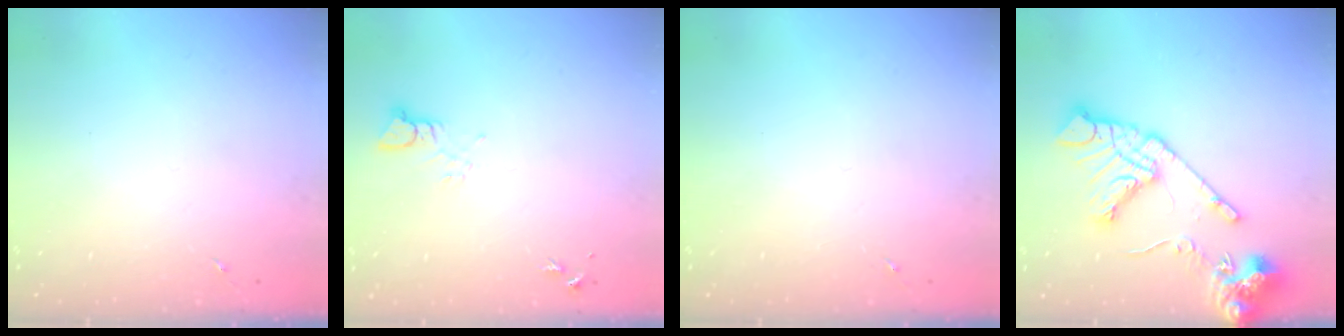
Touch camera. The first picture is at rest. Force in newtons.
{"total": 3.3, "press": 3.3, "slide": 0.4}
{"total": 0.0}
{"total": 18.2, "press": 18.0, "slide": 2.5}